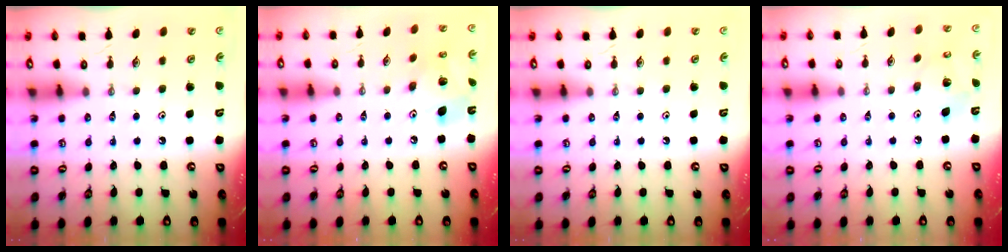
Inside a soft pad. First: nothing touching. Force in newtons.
{"total": 11.5, "press": 11.5, "slide": 1.1}
{"total": 0.0}
{"total": 9.2, "press": 9.2, "slide": 0.6}